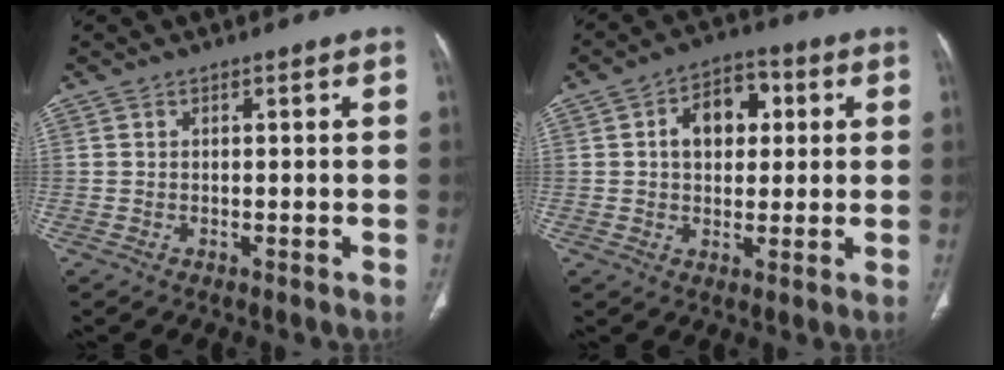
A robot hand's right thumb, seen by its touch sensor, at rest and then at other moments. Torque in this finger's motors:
{"motor_torque": [0.35, 1.92, 0.89, 0.32, 0.04]}